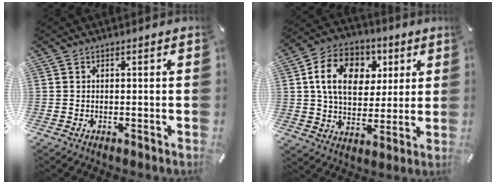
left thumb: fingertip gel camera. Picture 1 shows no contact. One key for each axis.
{"total": 14.2, "fx": 4.2, "fy": 11.0, "fz": 7.9, "tx": -0.130, "ty": 0.007, "tz": 0.080}